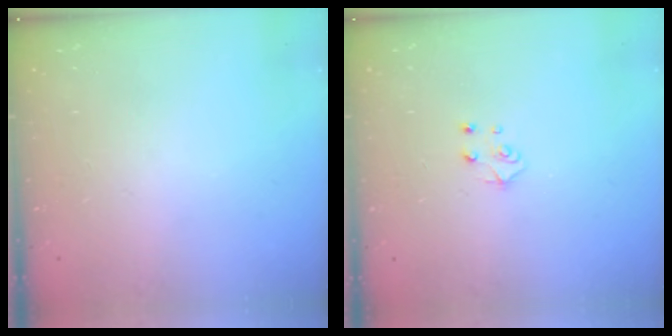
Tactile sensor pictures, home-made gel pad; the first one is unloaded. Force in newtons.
{"total": 4.5, "press": 4.4, "slide": 0.4}